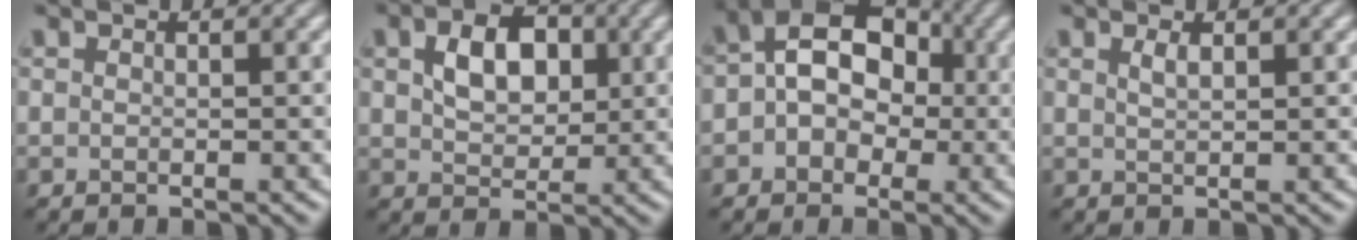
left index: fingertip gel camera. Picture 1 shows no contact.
{"total": 4.8, "force": [1.2, 3.3, 3.4], "torque": [-0.066, 0.005, 0.016]}
{"total": 8.7, "force": [0.7, 6.5, 5.7], "torque": [-0.064, 0.039, -0.020]}
{"total": 1.1, "force": [0.7, 0.3, 0.8], "torque": [-0.015, 0.001, 0.012]}